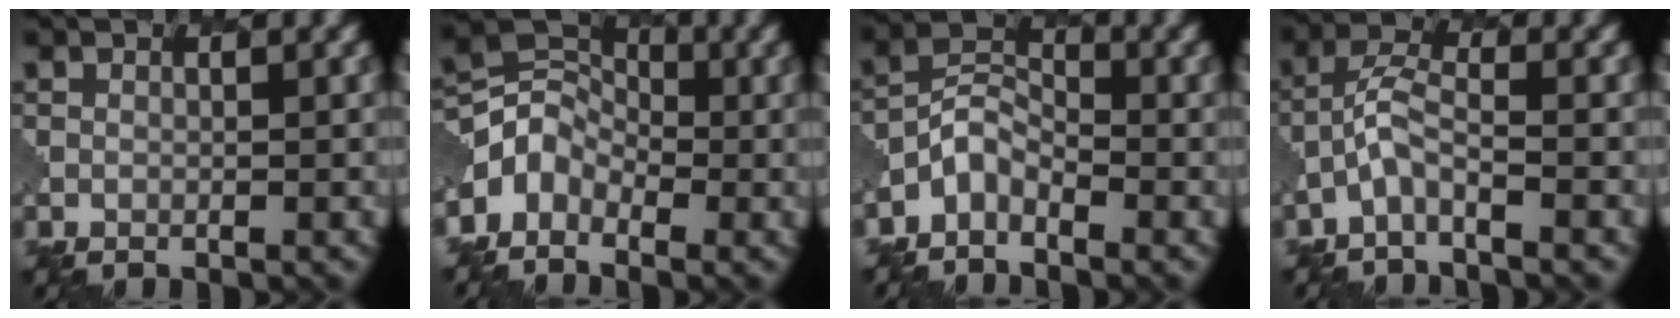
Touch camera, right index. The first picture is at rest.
{"total": 3.5, "force": [-1.9, 2.8, 1.1], "torque": [-0.013, 0.004, -0.048]}
{"total": 2.6, "force": [-1.8, 1.4, 1.0], "torque": [-0.020, 0.009, -0.047]}
{"total": 2.4, "force": [-1.4, 0.6, 1.9], "torque": [-0.044, 0.007, -0.035]}